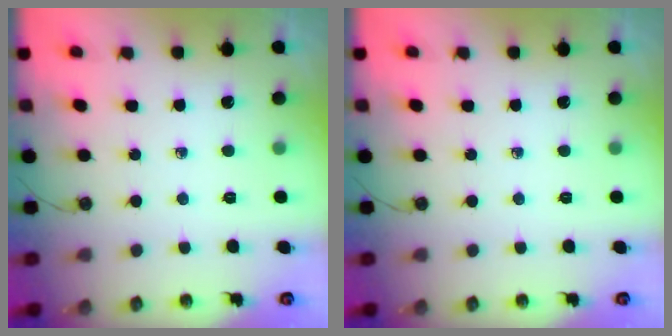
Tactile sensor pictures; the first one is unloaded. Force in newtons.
{"total": 0.0}